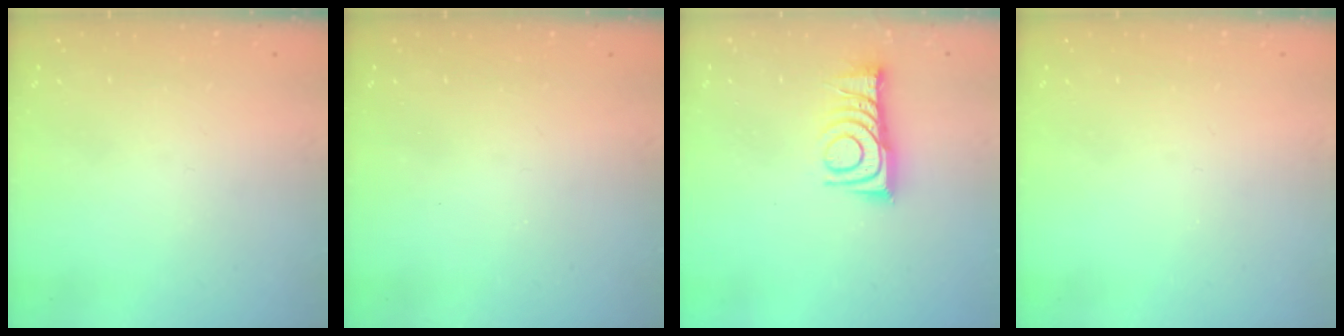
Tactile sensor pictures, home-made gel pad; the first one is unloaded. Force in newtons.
{"total": 2.5, "press": 2.4, "slide": 0.4}
{"total": 10.6, "press": 10.6, "slide": 0.4}
{"total": 0.0}